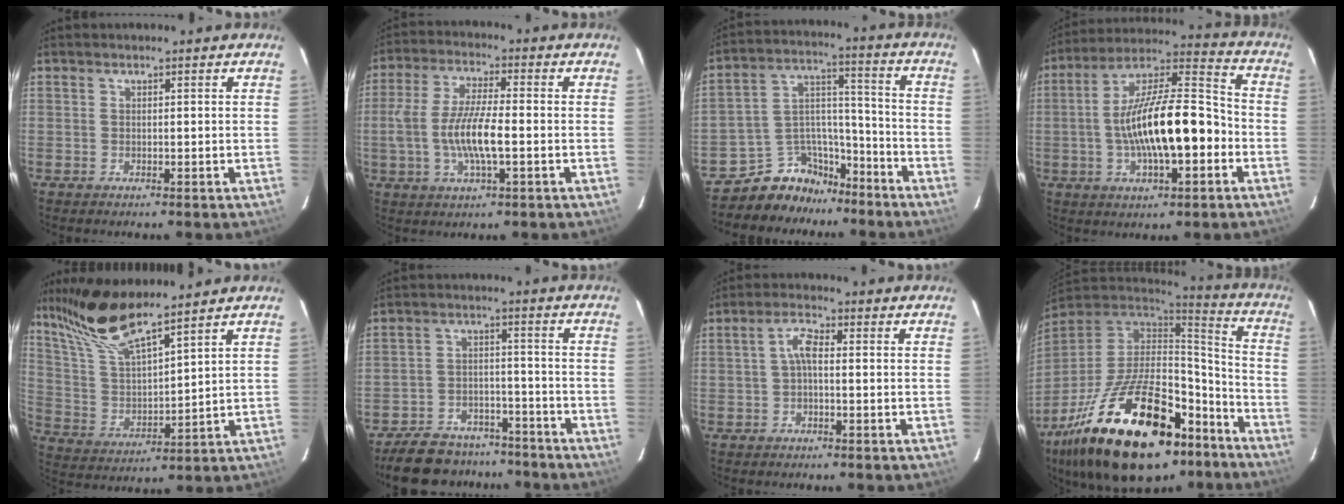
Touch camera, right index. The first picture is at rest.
{"total": 10.6, "force": [-2.0, 2.5, 10.1], "torque": [-0.203, -0.002, -0.039]}
{"total": 11.3, "force": [-9.2, 6.5, 1.5], "torque": [-0.030, 0.072, -0.151]}
{"total": 18.4, "force": [-3.9, 5.8, 17.0], "torque": [-0.296, 0.017, -0.066]}
{"total": 13.8, "force": [11.3, 1.7, 7.7], "torque": [-0.149, 0.007, 0.229]}
{"total": 15.1, "force": [-12.8, 6.7, 4.5], "torque": [-0.120, 0.025, -0.174]}
{"total": 3.1, "force": [-0.3, 1.2, 2.9], "torque": [-0.062, 0.012, -0.007]}
{"total": 33.2, "force": [-19.9, 15.3, 21.7], "torque": [-0.399, -0.006, -0.292]}